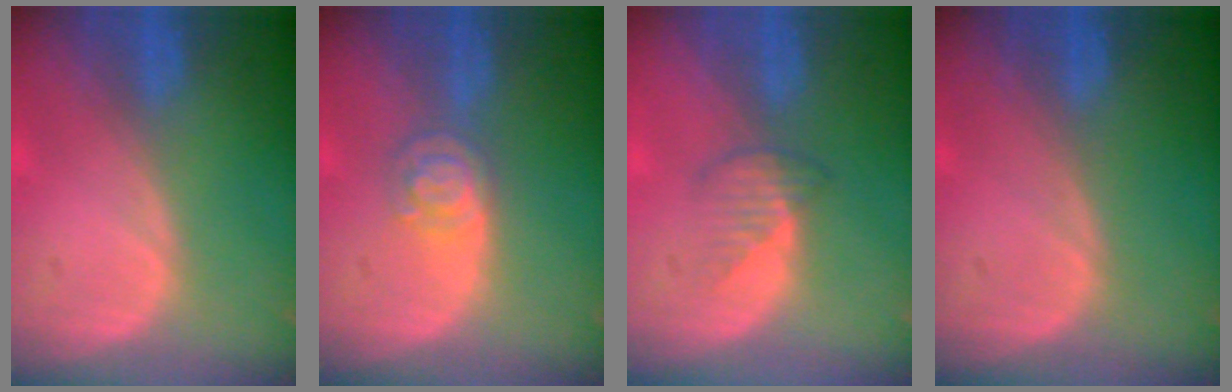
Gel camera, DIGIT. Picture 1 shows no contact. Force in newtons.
{"total": 4.7, "press": 4.1, "slide": 2.3}
{"total": 2.7, "press": 2.6, "slide": 0.5}
{"total": 0.0}